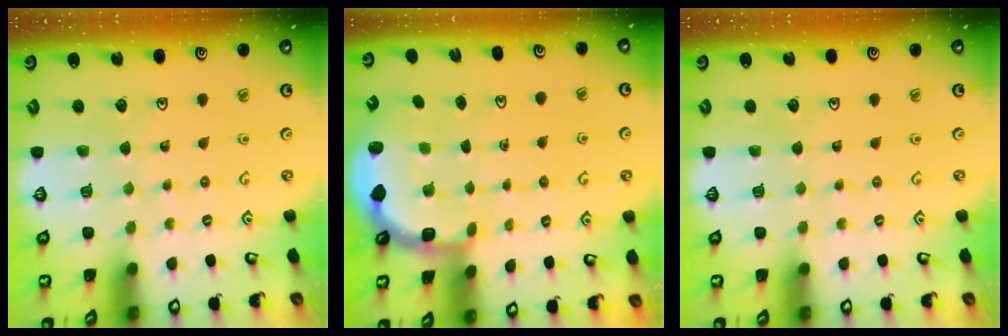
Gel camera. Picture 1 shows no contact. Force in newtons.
{"total": 2.7, "press": 2.1, "slide": 1.7}
{"total": 0.0}